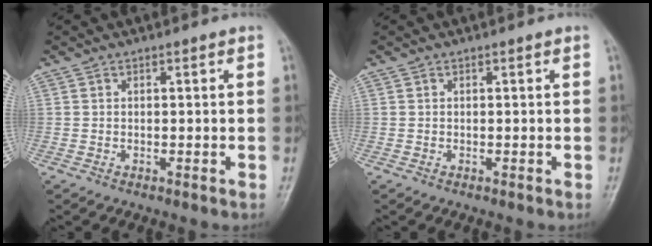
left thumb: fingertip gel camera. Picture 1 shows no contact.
{"total": 0.0}